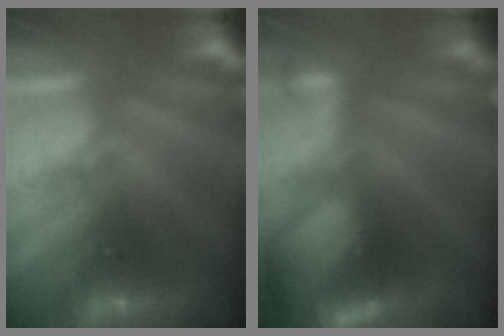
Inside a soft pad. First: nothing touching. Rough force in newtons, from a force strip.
{"total": 7.6}